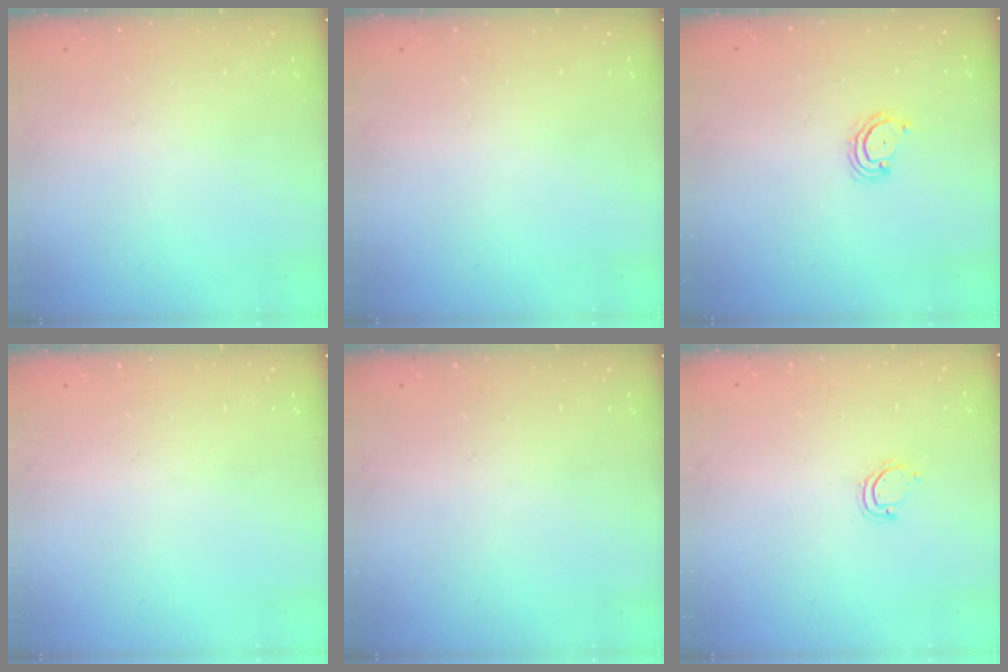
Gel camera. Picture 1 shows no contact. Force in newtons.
{"total": 0.0}
{"total": 3.6, "press": 3.6, "slide": 0.4}
{"total": 0.0}
{"total": 0.0}
{"total": 3.7, "press": 3.7, "slide": 0.3}